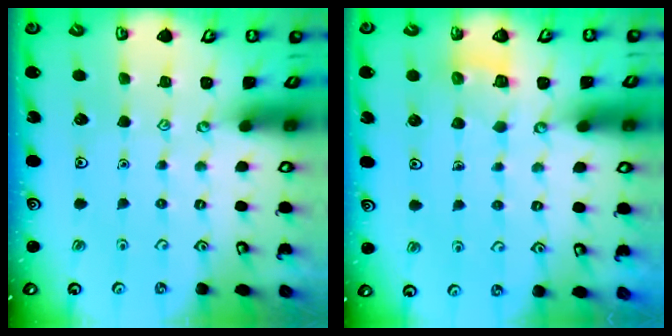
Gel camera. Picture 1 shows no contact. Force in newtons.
{"total": 2.2, "press": 2.2, "slide": 0.1}